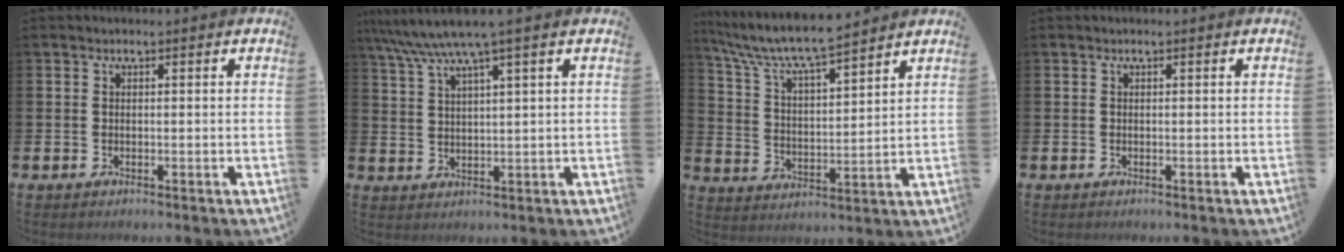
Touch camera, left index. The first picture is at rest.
{"total": 6.0, "force": [4.5, 0.1, 4.0], "torque": [-0.088, -0.013, 0.076]}
{"total": 8.0, "force": [7.4, 0.9, 3.0], "torque": [-0.086, -0.049, 0.128]}
{"total": 0.0}